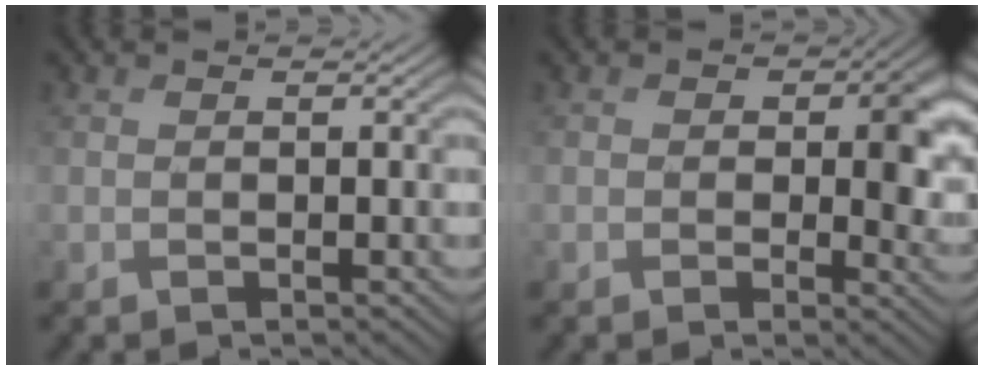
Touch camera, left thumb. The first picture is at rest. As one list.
[{"total": 4.7, "force": [0.2, 3.6, 3.0], "torque": [-0.038, -0.014, 0.002]}]